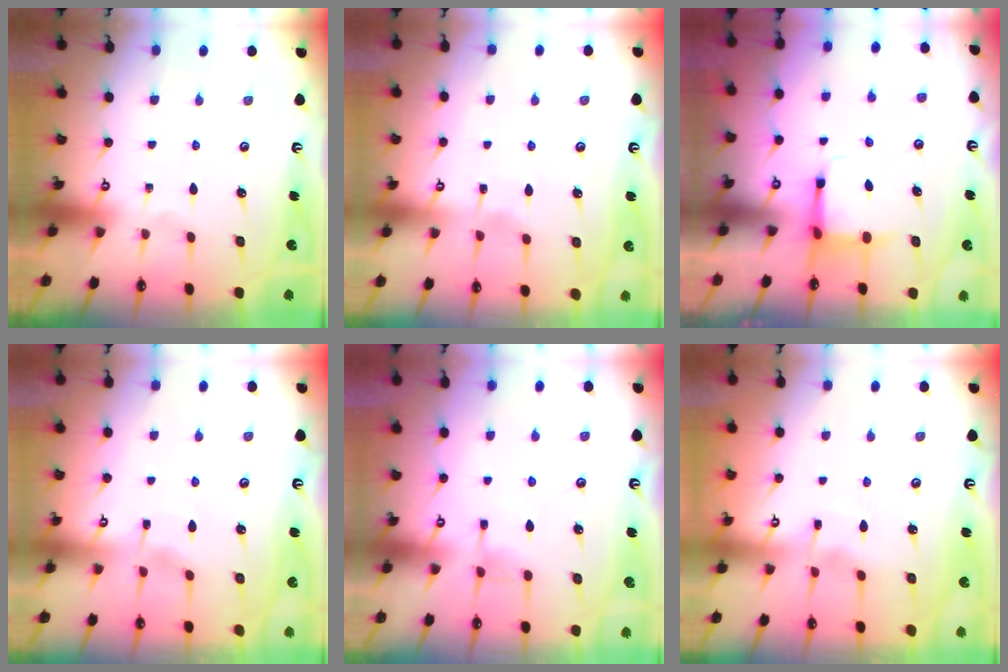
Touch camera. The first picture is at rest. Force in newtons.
{"total": 3.1, "press": 3.1, "slide": 0.3}
{"total": 4.0, "press": 3.8, "slide": 1.2}
{"total": 3.0, "press": 3.0, "slide": 0.4}
{"total": 6.0, "press": 6.0, "slide": 0.6}
{"total": 2.9, "press": 2.9, "slide": 0.1}